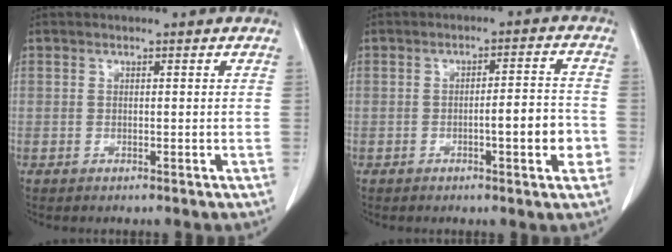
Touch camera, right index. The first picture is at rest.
{"total": 6.1, "force": [-1.8, 1.0, 5.8], "torque": [-0.075, 0.009, -0.021]}